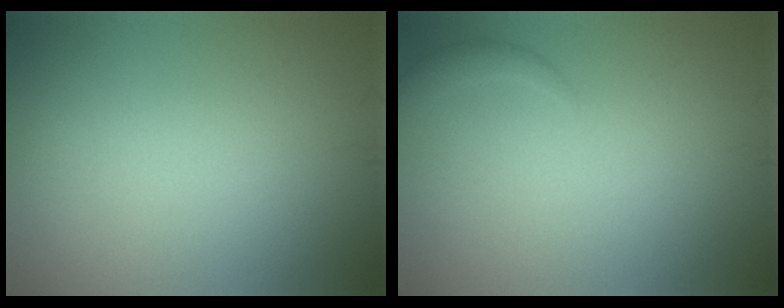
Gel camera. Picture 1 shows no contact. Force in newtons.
{"total": 1.8, "press": 1.8, "slide": 0.1}